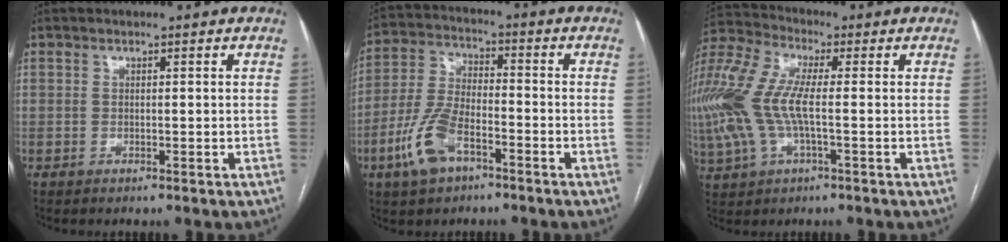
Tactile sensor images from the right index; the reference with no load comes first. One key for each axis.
{"total": 10.0, "fx": -5.2, "fy": 4.3, "fz": 7.5, "tx": -0.178, "ty": 0.003, "tz": -0.099}
{"total": 16.5, "fx": -0.9, "fy": 6.1, "fz": 15.3, "tx": -0.376, "ty": 0.012, "tz": -0.020}